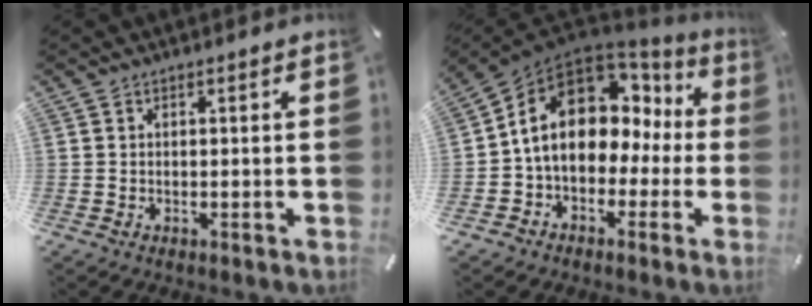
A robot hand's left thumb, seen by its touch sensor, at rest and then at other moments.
{"total": 13.7, "force": [2.6, 10.5, 8.4], "torque": [-0.156, -0.009, 0.045]}